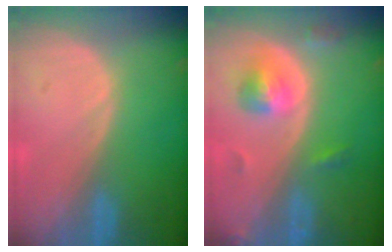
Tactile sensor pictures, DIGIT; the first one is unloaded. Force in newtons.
{"total": 5.2, "press": 5.0, "slide": 1.4}